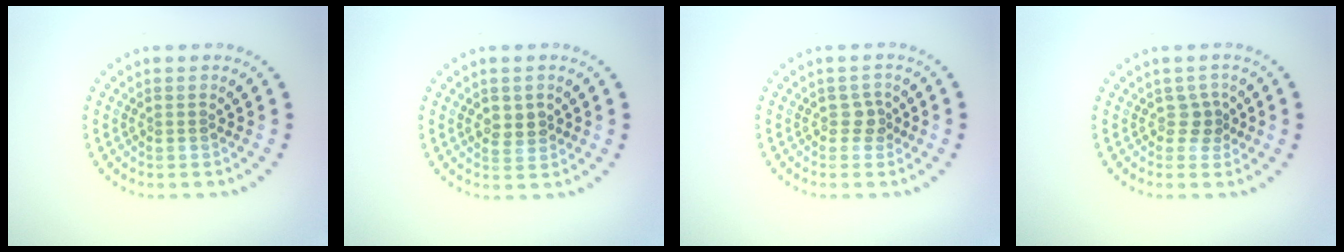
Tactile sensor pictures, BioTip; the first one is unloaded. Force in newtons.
{"total": 1.9, "press": 1.8, "slide": 0.6}
{"total": 1.3, "press": 1.0, "slide": 0.8}
{"total": 1.6, "press": 1.1, "slide": 1.2}